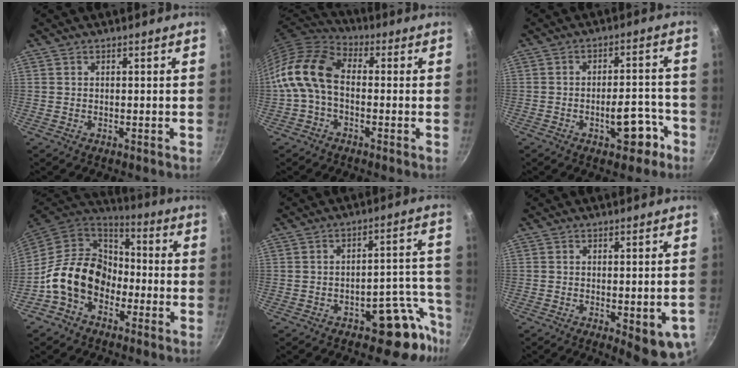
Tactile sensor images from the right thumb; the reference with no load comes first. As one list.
[{"total": 12.3, "force": [-1.3, 8.0, 9.2], "torque": [-0.168, 0.038, -0.046]}, {"total": 8.2, "force": [-4.1, 3.7, 6.0], "torque": [-0.056, 0.039, -0.047]}, {"total": 15.1, "force": [-4.8, 11.4, 8.7], "torque": [-0.114, 0.052, -0.106]}, {"total": 10.9, "force": [-6.9, 5.5, 6.4], "torque": [-0.001, 0.076, -0.085]}, {"total": 9.7, "force": [-3.2, 2.8, 8.7], "torque": [-0.079, 0.004, -0.034]}]